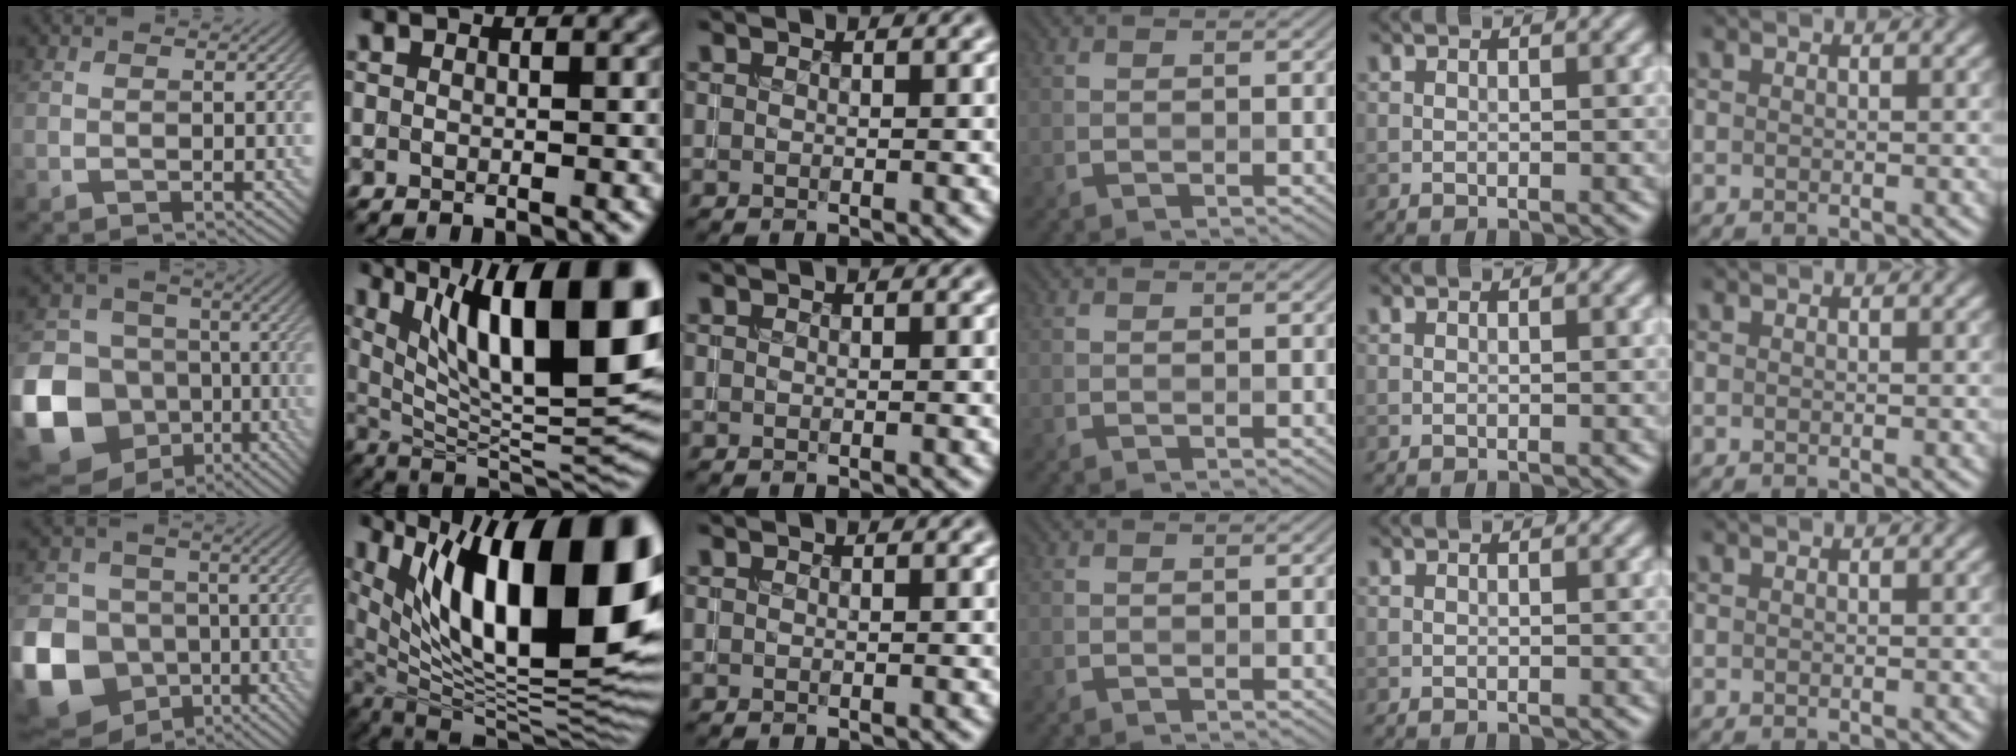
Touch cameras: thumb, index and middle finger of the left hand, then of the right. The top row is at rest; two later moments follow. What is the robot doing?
{"motion": "insert", "object": "coin"}